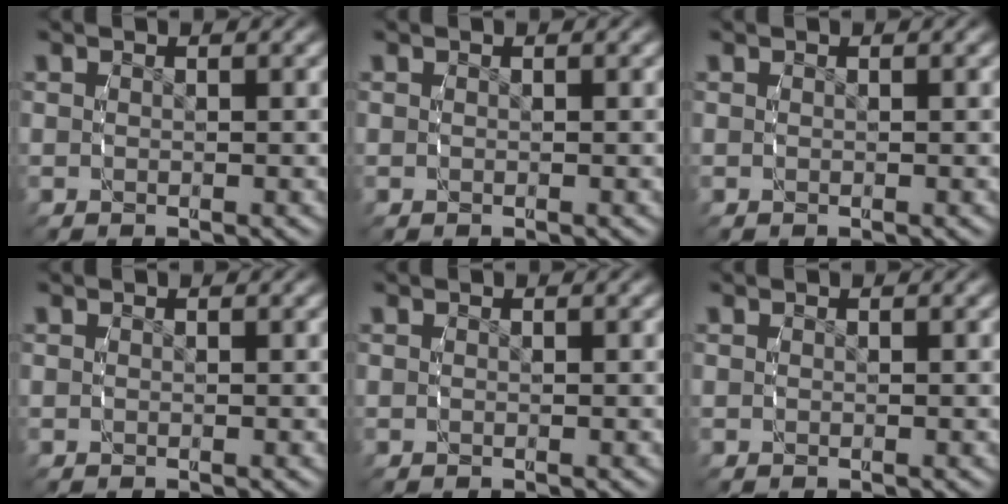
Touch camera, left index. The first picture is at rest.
{"total": 0.0}
{"total": 0.0}
{"total": 0.0}
{"total": 0.0}
{"total": 0.0}